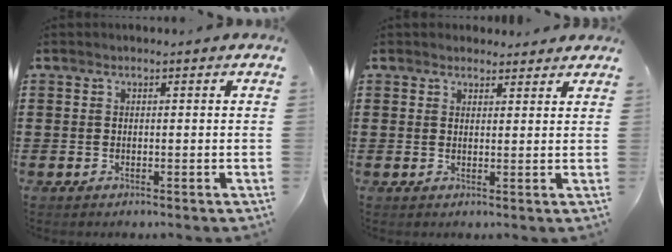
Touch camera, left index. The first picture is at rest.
{"total": 2.1, "force": [2.1, 0.5, -0.1], "torque": [-0.004, 0.001, 0.041]}